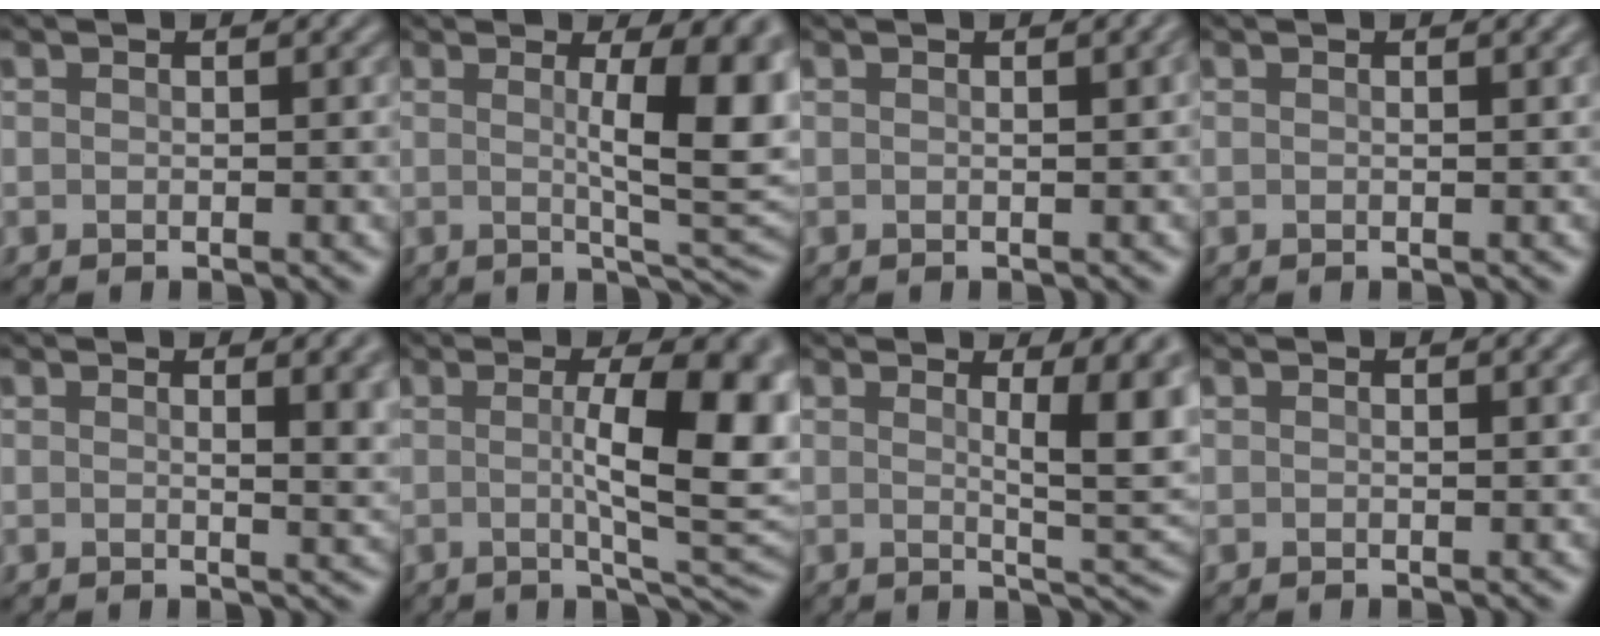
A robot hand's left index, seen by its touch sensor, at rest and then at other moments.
{"total": 8.8, "force": [0.9, 1.8, 8.5], "torque": [-0.103, 0.004, 0.021]}
{"total": 2.8, "force": [0.8, 1.3, 2.4], "torque": [-0.003, 0.022, -0.010]}
{"total": 1.5, "force": [0.5, 0.7, 1.3], "torque": [-0.006, 0.004, -0.006]}
{"total": 5.1, "force": [1.3, 1.8, 4.6], "torque": [-0.026, 0.014, 0.019]}
{"total": 10.0, "force": [0.2, 2.3, 9.7], "torque": [-0.121, 0.001, 0.011]}
{"total": 6.5, "force": [1.3, 1.2, 6.3], "torque": [-0.076, -0.002, 0.028]}
{"total": 1.1, "force": [0.4, 0.5, 0.9], "torque": [-0.004, 0.000, -0.003]}